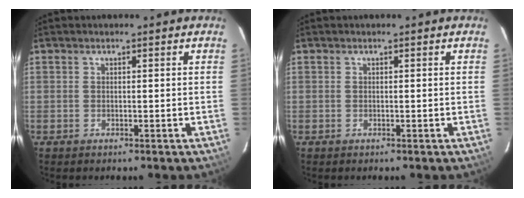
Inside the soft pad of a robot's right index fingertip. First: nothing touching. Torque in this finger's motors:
{"motor_torque": [0.00, 0.00, 0.00, 0.00]}